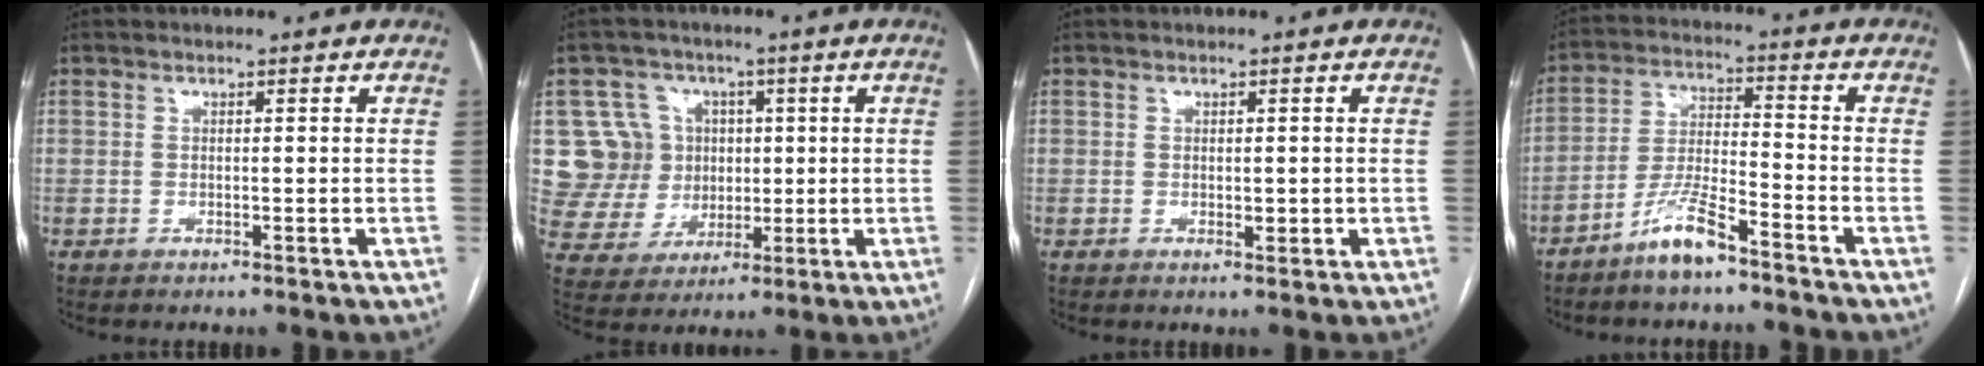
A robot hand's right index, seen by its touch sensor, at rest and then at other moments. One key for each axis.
{"total": 11.3, "fx": 2.6, "fy": 10.9, "fz": 1.7, "tx": -0.047, "ty": 0.044, "tz": 0.059}
{"total": 1.5, "fx": -0.1, "fy": 0.9, "fz": 1.2, "tx": -0.015, "ty": -0.001, "tz": 0.001}
{"total": 7.7, "fx": -5.8, "fy": 0.9, "fz": 5.0, "tx": -0.106, "ty": -0.010, "tz": -0.115}